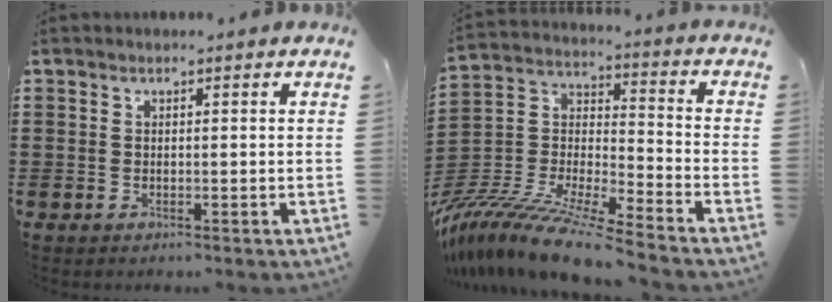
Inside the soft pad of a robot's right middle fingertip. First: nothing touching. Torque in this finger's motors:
{"motor_torque": [1.73, -0.41, 1.05, 0.21]}